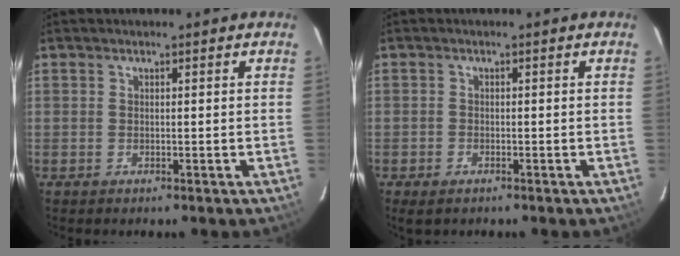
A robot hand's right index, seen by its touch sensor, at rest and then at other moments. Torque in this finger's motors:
{"motor_torque": [-0.20, -0.11, -0.10, -0.02]}